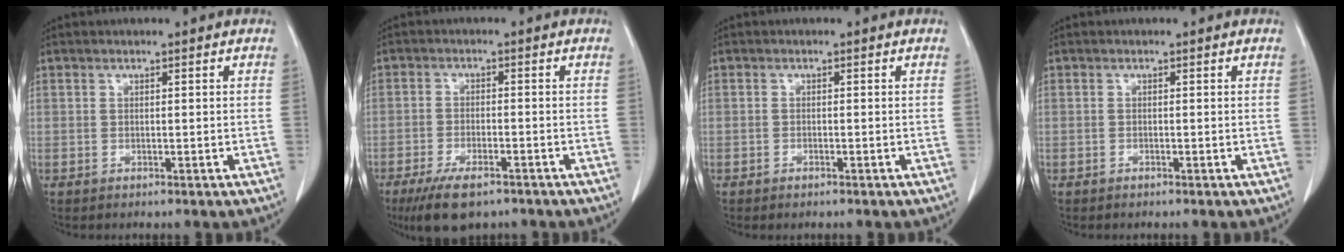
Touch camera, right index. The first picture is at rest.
{"total": 7.5, "force": [-5.2, 2.4, 4.7], "torque": [-0.088, -0.013, -0.086]}
{"total": 0.6, "force": [-0.4, 0.2, 0.4], "torque": [-0.011, -0.001, -0.004]}
{"total": 0.0}